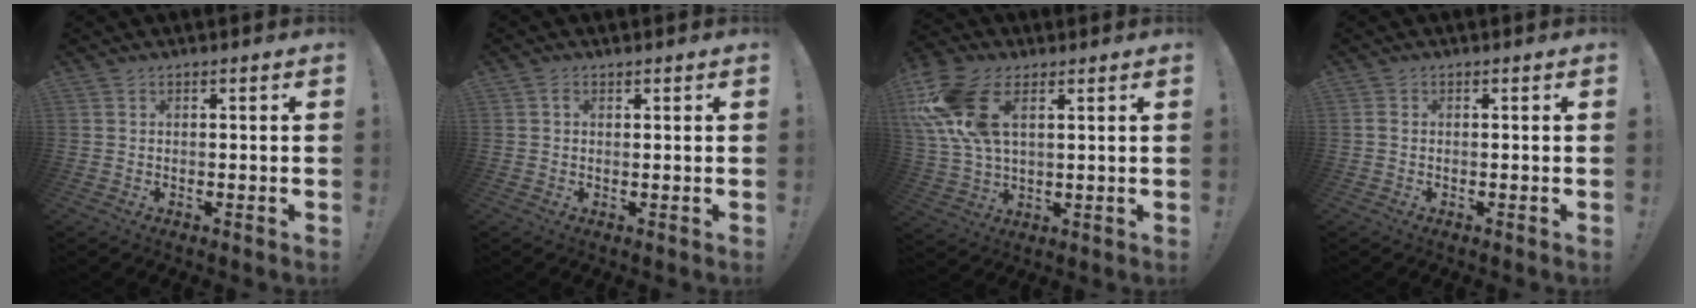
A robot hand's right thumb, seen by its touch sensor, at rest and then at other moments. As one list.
[{"total": 0.9, "force": [0.5, 0.5, 0.5], "torque": [-0.011, 0.002, 0.010]}, {"total": 16.4, "force": [6.1, 9.3, 12.1], "torque": [-0.263, -0.014, 0.113]}, {"total": 0.6, "force": [-0.5, 0.3, 0.0], "torque": [0.000, 0.001, -0.008]}]